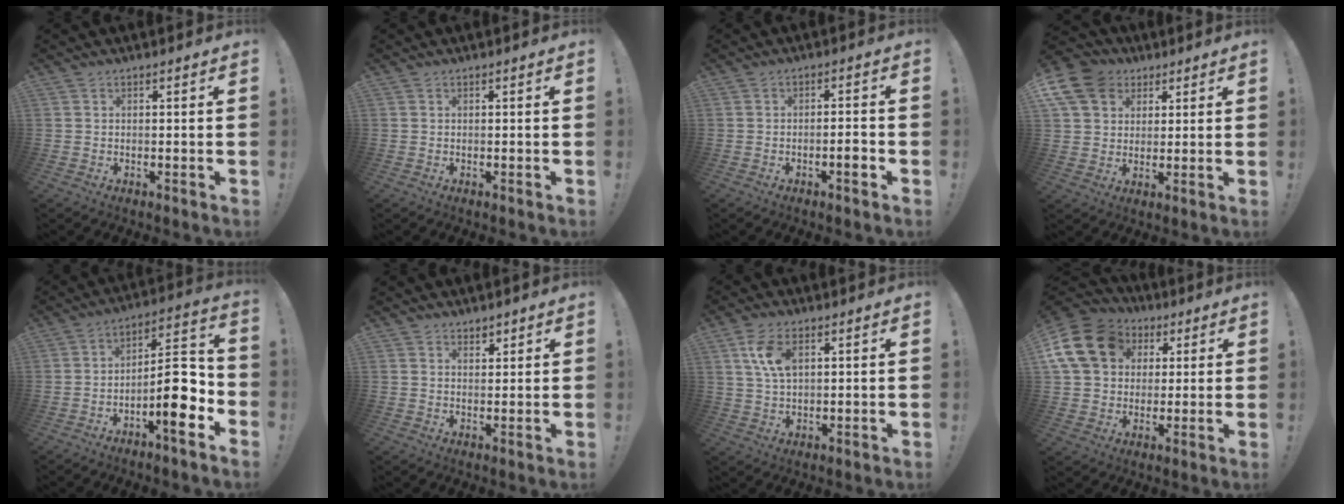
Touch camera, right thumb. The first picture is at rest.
{"total": 0.0}
{"total": 3.9, "force": [-1.8, 0.7, 3.4], "torque": [-0.049, 0.004, -0.029]}
{"total": 12.6, "force": [5.2, 10.1, 5.5], "torque": [-0.099, -0.029, 0.105]}
{"total": 13.2, "force": [-4.9, 4.0, 11.6], "torque": [-0.170, 0.025, -0.082]}
{"total": 2.4, "force": [2.1, 1.2, 0.3], "torque": [0.005, -0.014, 0.039]}
{"total": 8.1, "force": [3.0, 4.1, 6.3], "torque": [-0.131, -0.003, 0.053]}
{"total": 18.4, "force": [5.6, 14.5, 9.9], "torque": [-0.173, -0.017, 0.112]}